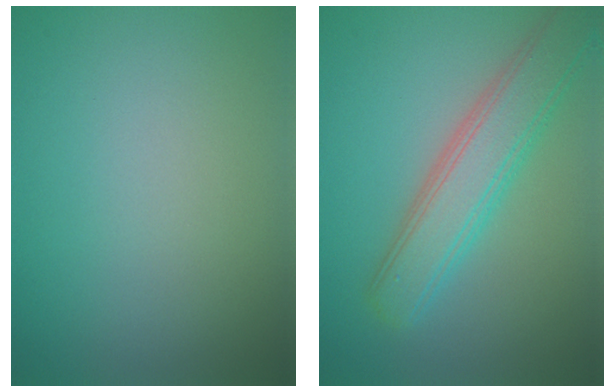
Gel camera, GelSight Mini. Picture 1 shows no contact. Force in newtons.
{"total": 5.5, "press": 5.5, "slide": 0.2}